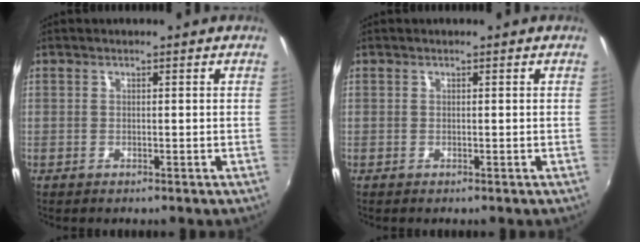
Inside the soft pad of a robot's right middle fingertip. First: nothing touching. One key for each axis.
{"total": 0.0}